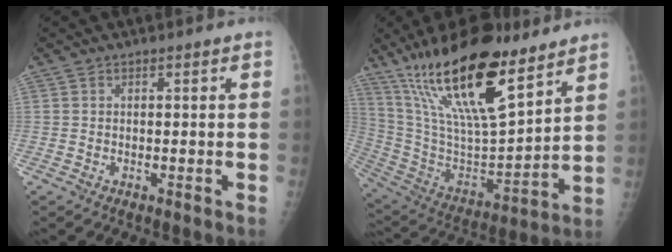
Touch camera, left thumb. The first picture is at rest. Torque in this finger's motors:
{"motor_torque": [1.23, -0.24, 2.45, -0.33, 0.46]}